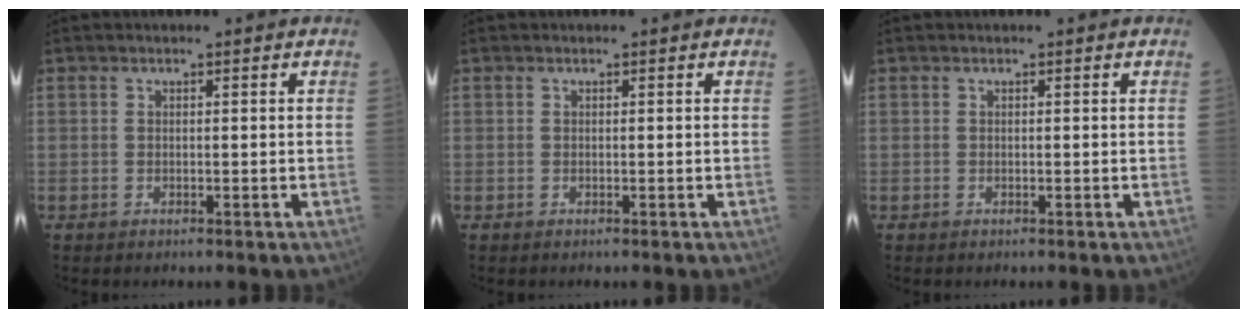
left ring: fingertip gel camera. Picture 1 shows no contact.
{"total": 0.0}
{"total": 0.0}